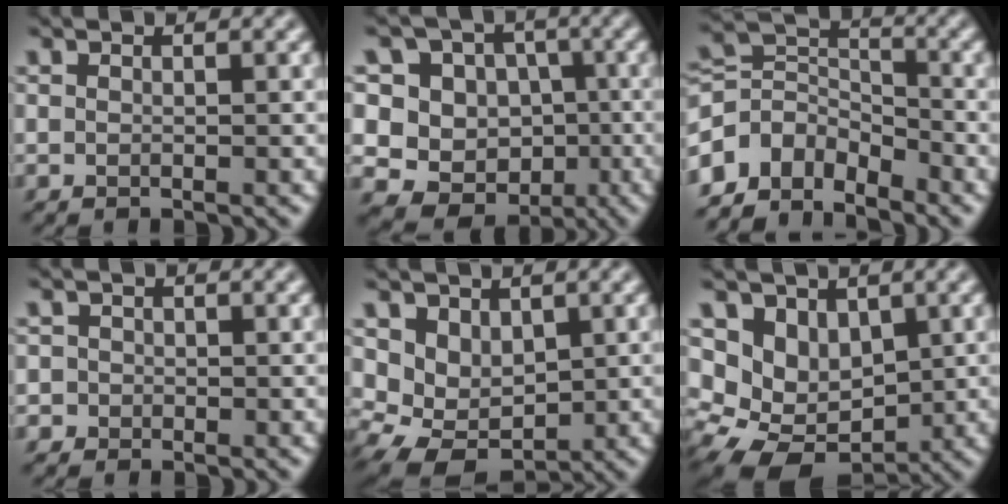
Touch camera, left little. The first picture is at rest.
{"total": 14.6, "force": [1.2, 13.6, 5.0], "torque": [-0.139, 0.045, 0.005]}
{"total": 5.5, "force": [-4.3, 2.9, 1.9], "torque": [-0.029, 0.005, -0.093]}
{"total": 2.1, "force": [0.0, 2.0, 0.3], "torque": [0.013, 0.013, -0.008]}
{"total": 3.8, "force": [0.1, 3.2, 2.1], "torque": [-0.038, -0.010, 0.007]}
{"total": 5.8, "force": [-0.3, 4.8, 3.3], "torque": [-0.046, -0.019, -0.001]}